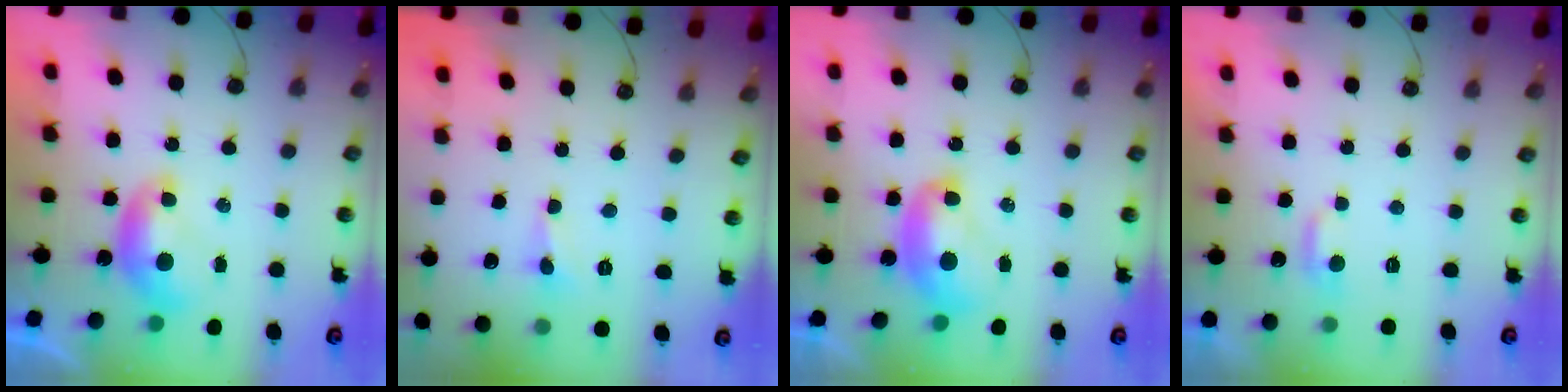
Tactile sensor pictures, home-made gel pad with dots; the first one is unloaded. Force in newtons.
{"total": 0.9, "press": 0.9, "slide": 0.2}
{"total": 2.4, "press": 2.3, "slide": 0.3}
{"total": 1.6, "press": 1.4, "slide": 0.7}